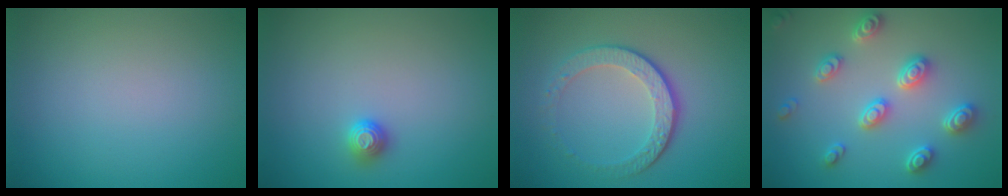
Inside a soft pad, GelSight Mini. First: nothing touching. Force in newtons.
{"total": 1.1, "press": 1.1, "slide": 0.4}
{"total": 4.1, "press": 3.0, "slide": 2.8}
{"total": 3.8, "press": 3.7, "slide": 1.0}